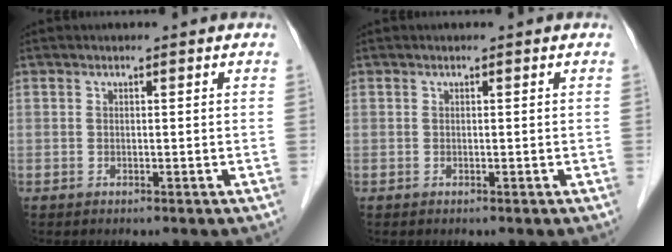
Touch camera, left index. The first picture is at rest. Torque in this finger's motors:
{"motor_torque": [-0.12, -0.04, 0.02, 0.01]}